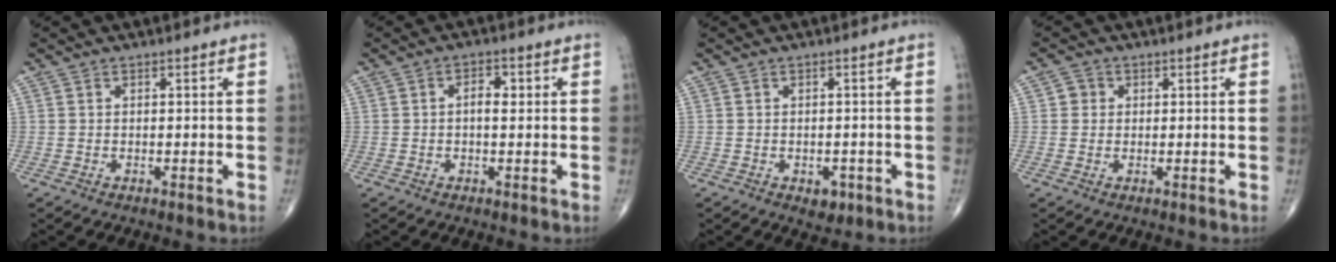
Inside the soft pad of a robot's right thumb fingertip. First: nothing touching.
{"total": 2.9, "force": [0.3, 1.5, 2.4], "torque": [-0.036, 0.009, 0.003]}
{"total": 2.8, "force": [-1.2, 1.8, 1.7], "torque": [-0.007, 0.001, -0.011]}
{"total": 2.2, "force": [0.4, 2.1, 0.6], "torque": [0.003, 0.002, 0.002]}